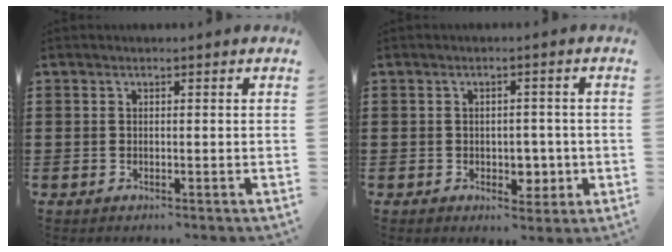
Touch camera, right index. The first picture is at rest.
{"total": 3.2, "force": [-0.6, 2.4, 2.1], "torque": [-0.035, 0.003, -0.015]}